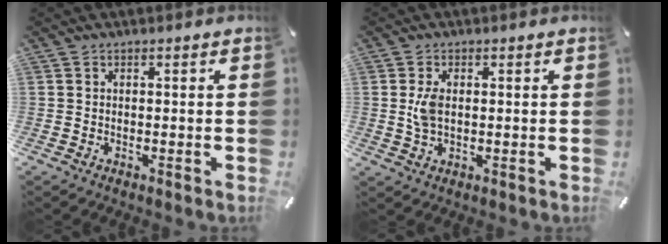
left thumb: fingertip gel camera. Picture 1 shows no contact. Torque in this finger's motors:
{"motor_torque": [0.44, 0.70, -0.10, -0.19, -0.02]}